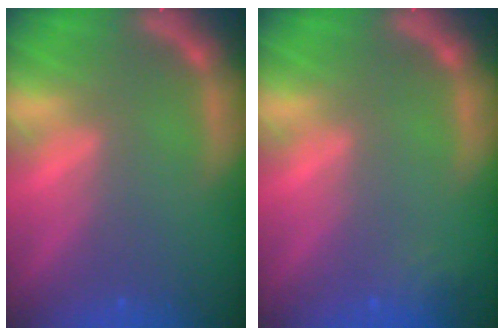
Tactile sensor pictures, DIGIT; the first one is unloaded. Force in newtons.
{"total": 1.9}